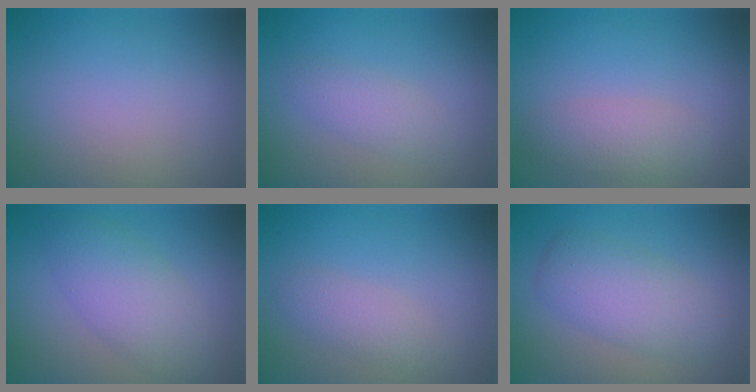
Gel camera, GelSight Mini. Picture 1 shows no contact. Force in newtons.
{"total": 1.9, "press": 1.9, "slide": 0.1}
{"total": 2.4, "press": 2.4, "slide": 0.0}
{"total": 4.4, "press": 4.4, "slide": 0.1}
{"total": 1.9, "press": 1.9, "slide": 0.1}
{"total": 4.3, "press": 4.3, "slide": 0.2}